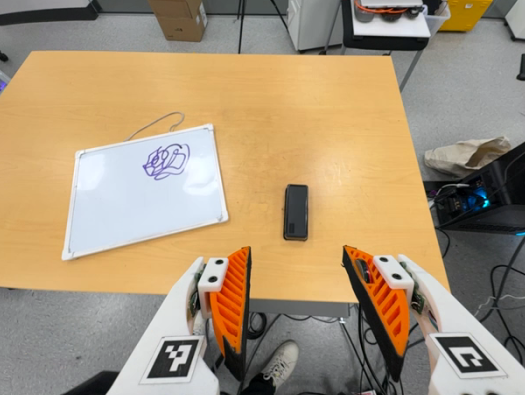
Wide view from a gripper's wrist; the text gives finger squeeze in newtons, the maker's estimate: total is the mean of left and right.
{"total": 0.0}